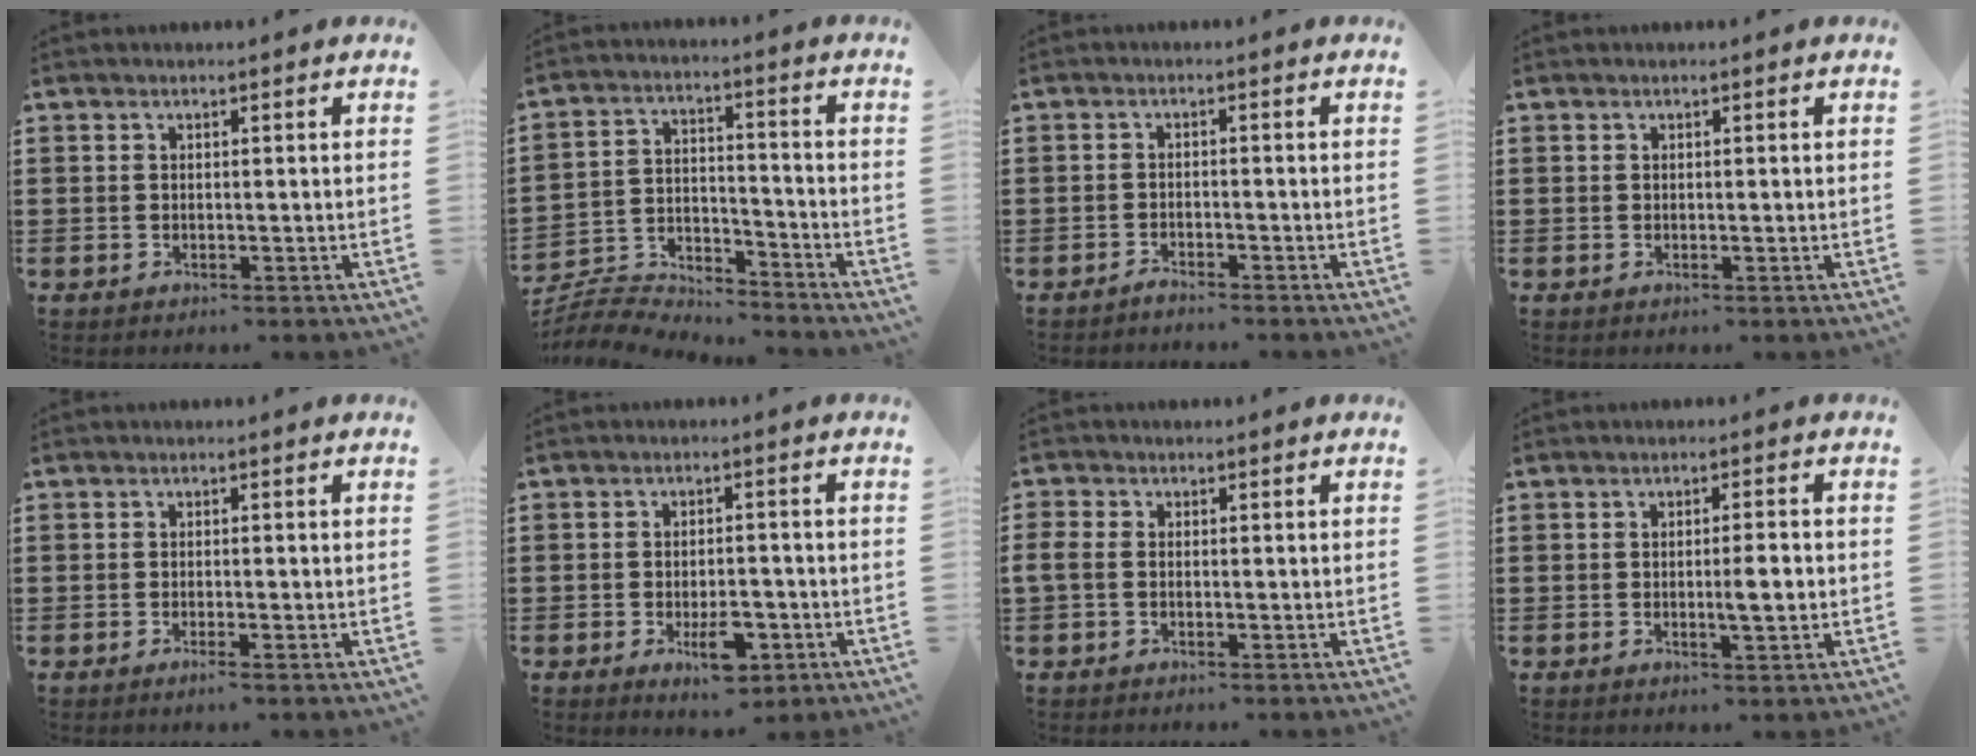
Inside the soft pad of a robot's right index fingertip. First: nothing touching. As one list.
[{"total": 6.5, "force": [-6.3, 1.0, 0.9], "torque": [-0.038, 0.000, -0.133]}, {"total": 1.6, "force": [-1.5, 0.0, 0.1], "torque": [-0.005, 0.001, -0.031]}, {"total": 0.0}, {"total": 1.0, "force": [-0.6, 0.0, 0.8], "torque": [-0.013, -0.004, -0.011]}, {"total": 5.7, "force": [-2.3, 2.4, 4.6], "torque": [-0.077, 0.004, -0.038]}, {"total": 1.4, "force": [-0.5, 0.8, 1.0], "torque": [-0.037, -0.005, -0.015]}, {"total": 4.0, "force": [-0.4, 0.5, 3.9], "torque": [-0.059, -0.007, -0.010]}]